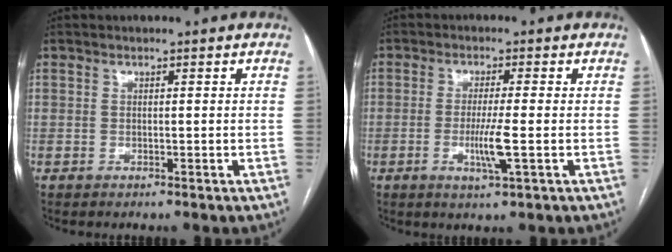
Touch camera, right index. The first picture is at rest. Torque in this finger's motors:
{"motor_torque": [1.04, 0.13, 0.48, 0.13]}